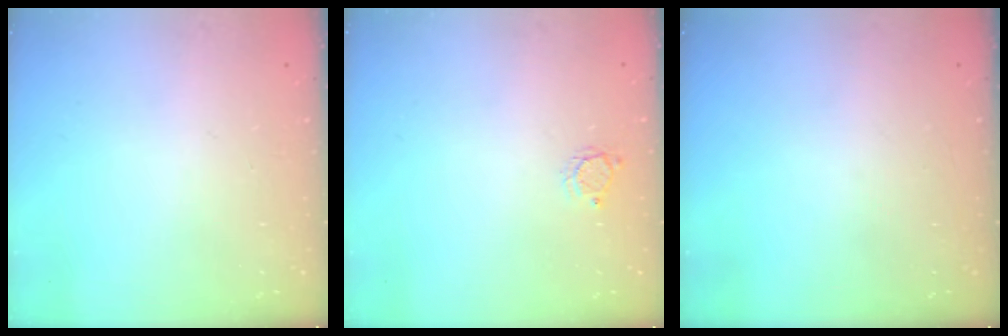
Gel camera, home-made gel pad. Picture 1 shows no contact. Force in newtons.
{"total": 3.0, "press": 3.0, "slide": 0.3}
{"total": 0.0}